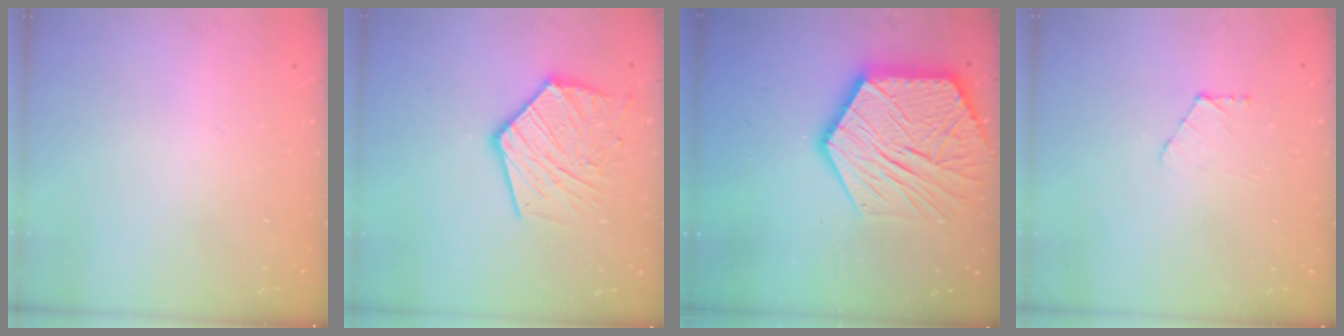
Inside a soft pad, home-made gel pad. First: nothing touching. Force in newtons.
{"total": 17.4, "press": 17.4, "slide": 1.7}
{"total": 25.2, "press": 25.1, "slide": 2.2}
{"total": 4.0, "press": 3.9, "slide": 0.4}